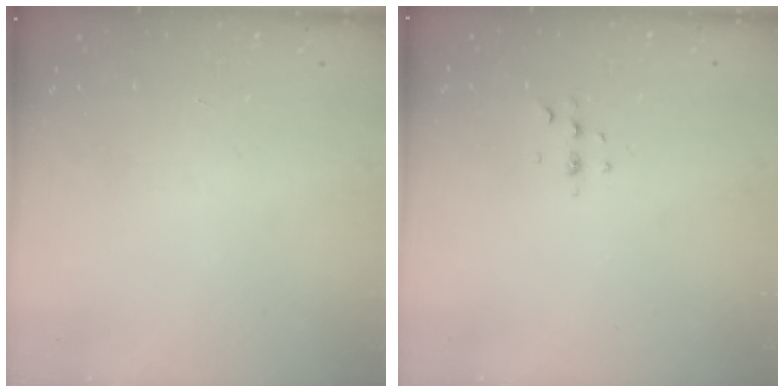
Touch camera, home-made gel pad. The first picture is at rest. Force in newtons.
{"total": 4.4, "press": 4.0, "slide": 1.8}